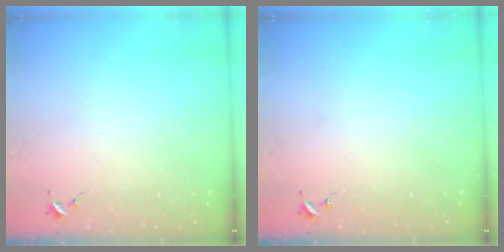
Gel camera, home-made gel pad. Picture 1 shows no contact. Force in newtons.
{"total": 0.0}